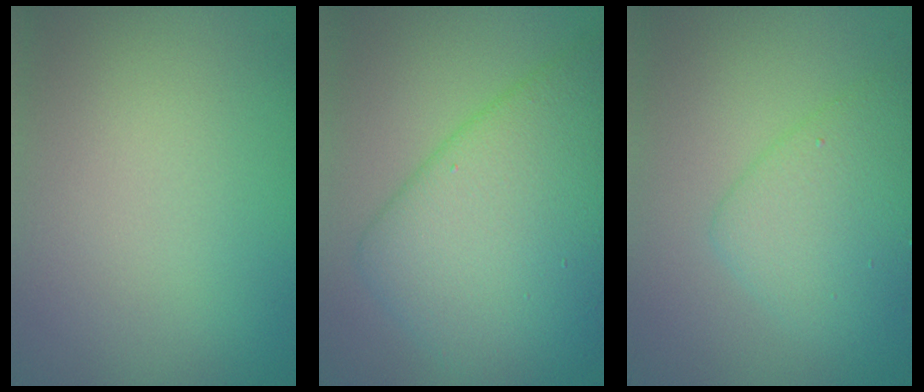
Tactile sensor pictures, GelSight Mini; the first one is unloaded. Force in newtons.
{"total": 9.2, "press": 9.2, "slide": 0.3}
{"total": 3.8, "press": 3.8, "slide": 0.2}